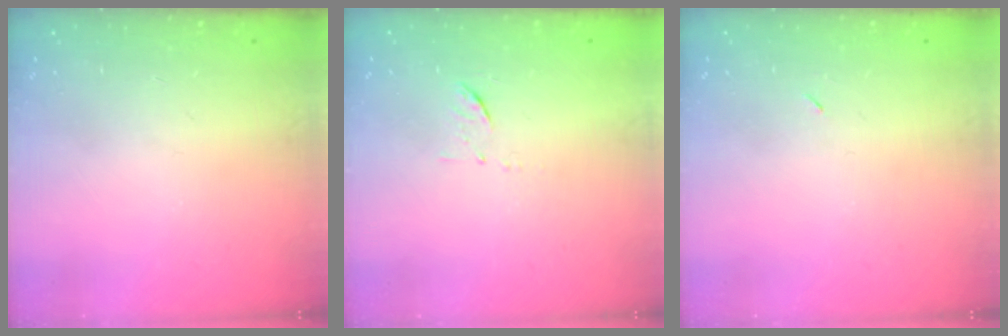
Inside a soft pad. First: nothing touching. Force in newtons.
{"total": 6.0, "press": 6.0, "slide": 0.4}
{"total": 2.2, "press": 1.8, "slide": 1.2}